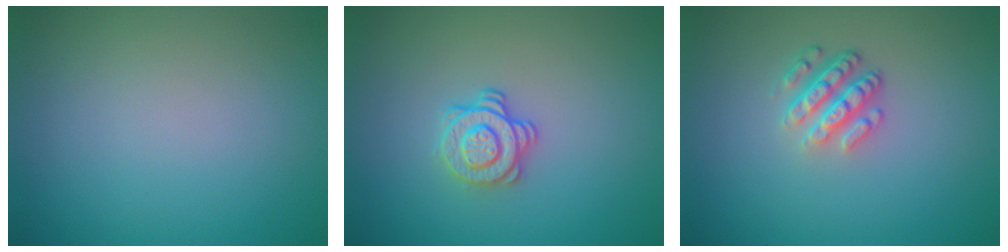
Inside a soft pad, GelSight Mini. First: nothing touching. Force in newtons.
{"total": 2.4, "press": 2.0, "slide": 1.4}
{"total": 3.6, "press": 2.6, "slide": 2.5}